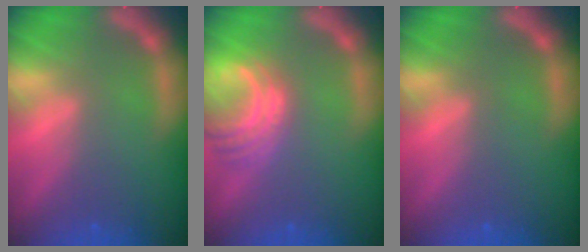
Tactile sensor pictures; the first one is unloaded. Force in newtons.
{"total": 5.5}
{"total": 0.0}